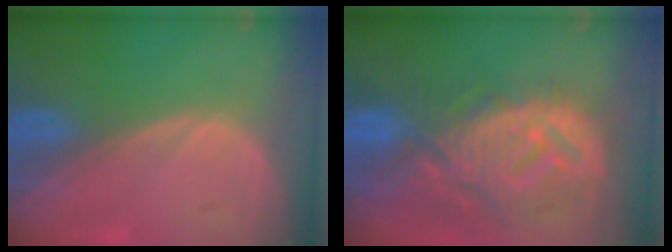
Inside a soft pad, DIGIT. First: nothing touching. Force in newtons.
{"total": 12.3, "press": 11.0, "slide": 5.4}